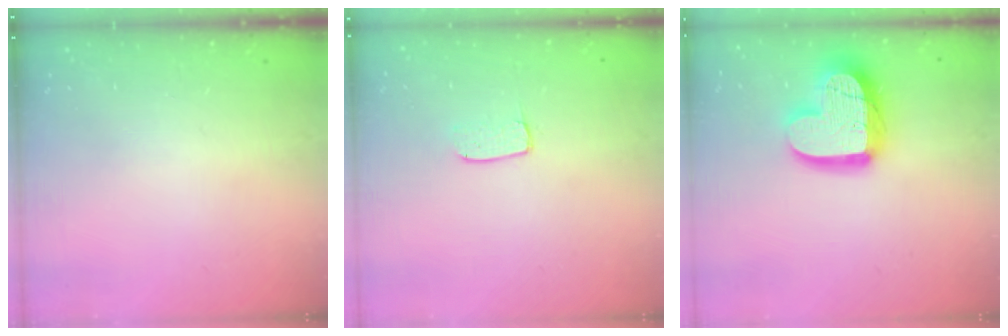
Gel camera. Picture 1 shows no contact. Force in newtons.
{"total": 3.7, "press": 3.7, "slide": 0.3}
{"total": 17.1, "press": 17.0, "slide": 1.6}